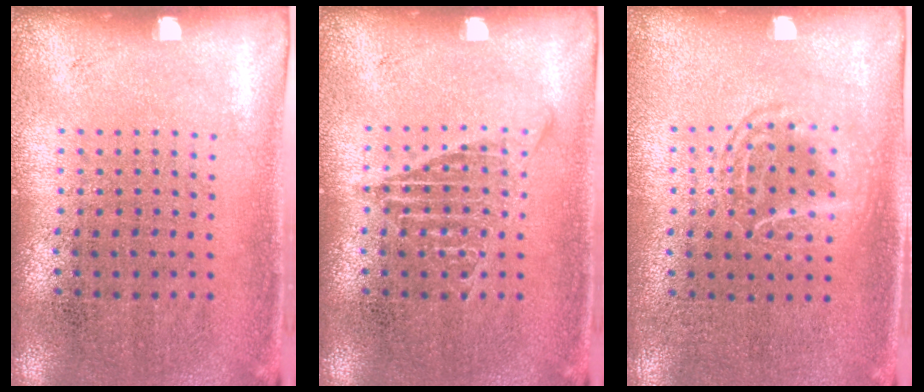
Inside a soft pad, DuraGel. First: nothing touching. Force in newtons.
{"total": 1.4, "press": 1.4, "slide": 0.2}
{"total": 1.1, "press": 1.1, "slide": 0.2}